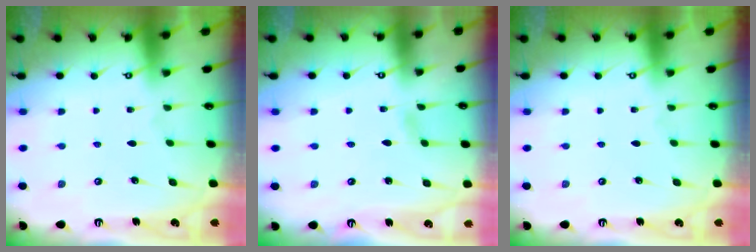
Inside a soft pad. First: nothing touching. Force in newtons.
{"total": 2.7, "press": 2.7, "slide": 0.4}
{"total": 0.0}